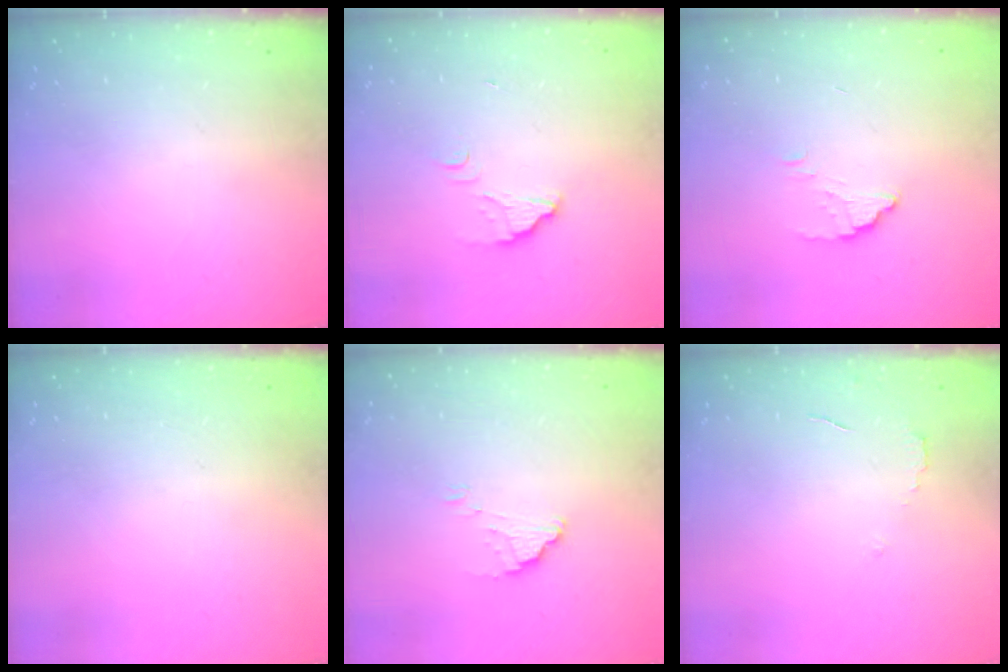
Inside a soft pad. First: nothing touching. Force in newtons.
{"total": 2.9, "press": 2.9, "slide": 0.2}
{"total": 1.5, "press": 1.5, "slide": 0.1}
{"total": 2.3, "press": 2.3, "slide": 0.1}
{"total": 1.5, "press": 1.5, "slide": 0.1}
{"total": 2.9, "press": 2.9, "slide": 0.2}